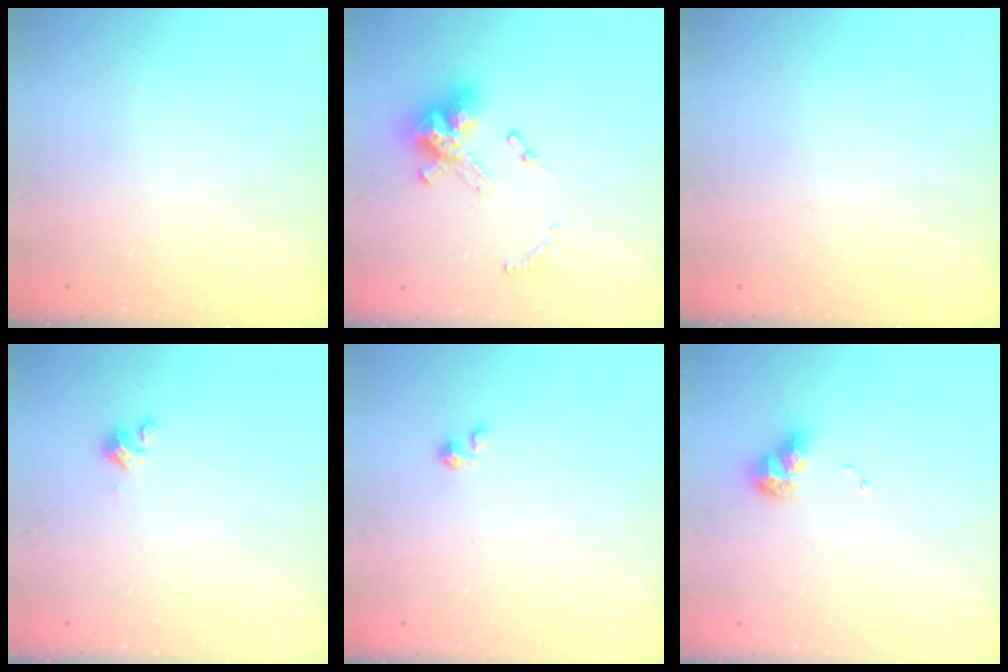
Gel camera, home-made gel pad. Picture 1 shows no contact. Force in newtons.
{"total": 13.4, "press": 13.4, "slide": 1.3}
{"total": 0.0}
{"total": 2.0, "press": 2.0, "slide": 0.2}
{"total": 0.0}
{"total": 10.1, "press": 10.1, "slide": 1.0}